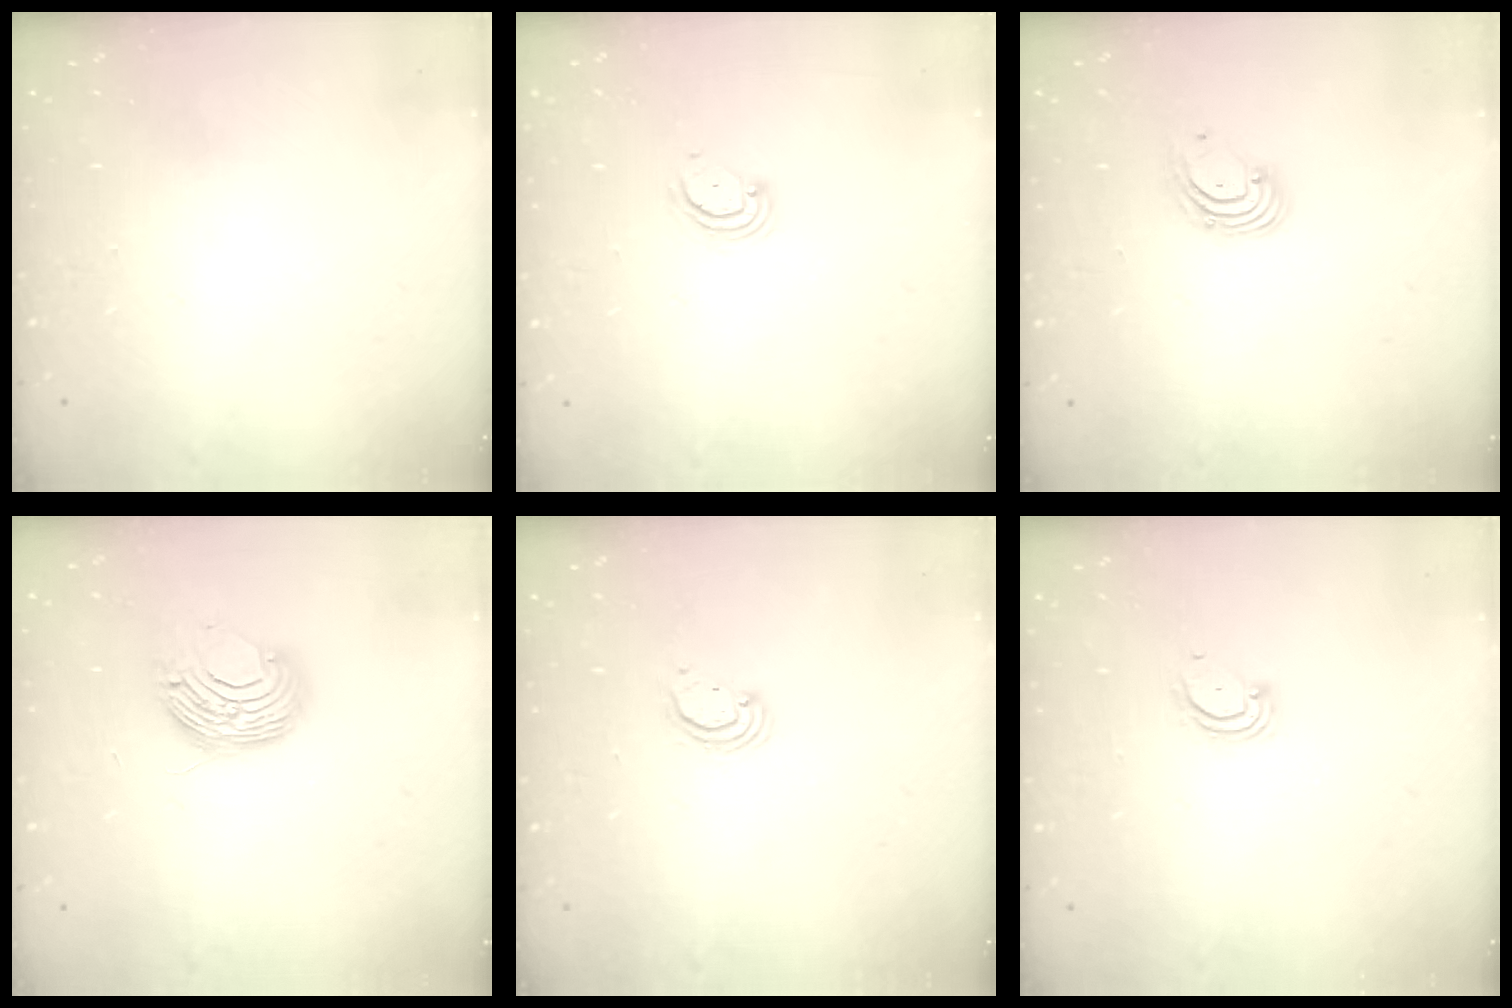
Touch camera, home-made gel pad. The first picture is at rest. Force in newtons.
{"total": 4.2, "press": 4.1, "slide": 0.3}
{"total": 2.6, "press": 2.6, "slide": 0.1}
{"total": 9.3, "press": 9.3, "slide": 0.3}
{"total": 2.8, "press": 2.8, "slide": 0.2}
{"total": 3.2, "press": 3.2, "slide": 0.3}